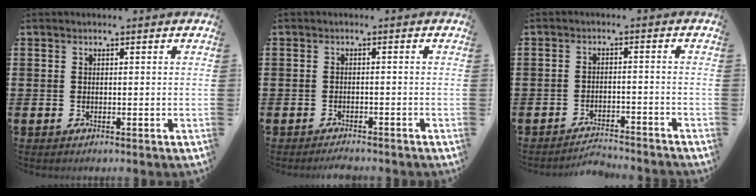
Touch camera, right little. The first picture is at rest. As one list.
[{"total": 1.1, "force": [-1.1, -0.1, 0.1], "torque": [-0.004, 0.002, -0.023]}, {"total": 2.6, "force": [-2.6, -0.1, 0.1], "torque": [-0.005, 0.004, -0.055]}]